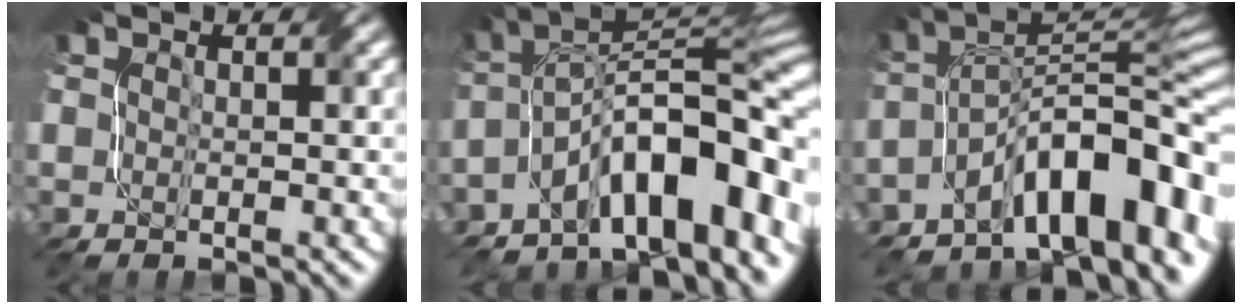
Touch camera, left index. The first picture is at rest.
{"total": 13.3, "force": [-5.8, 5.0, 10.8], "torque": [-0.148, 0.024, -0.091]}
{"total": 12.8, "force": [-6.6, 4.8, 9.9], "torque": [-0.132, 0.020, -0.104]}